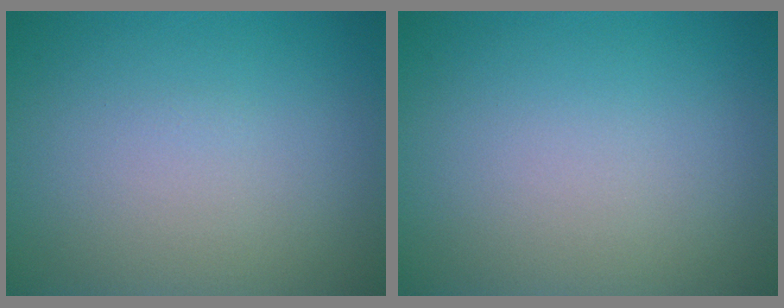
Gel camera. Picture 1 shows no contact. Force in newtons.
{"total": 0.0}